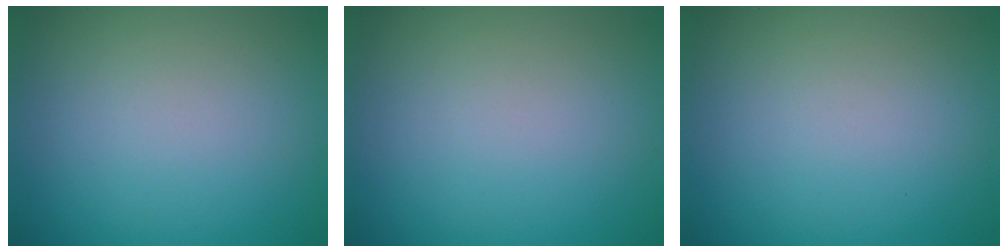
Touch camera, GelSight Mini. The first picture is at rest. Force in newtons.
{"total": 0.0}
{"total": 0.0}